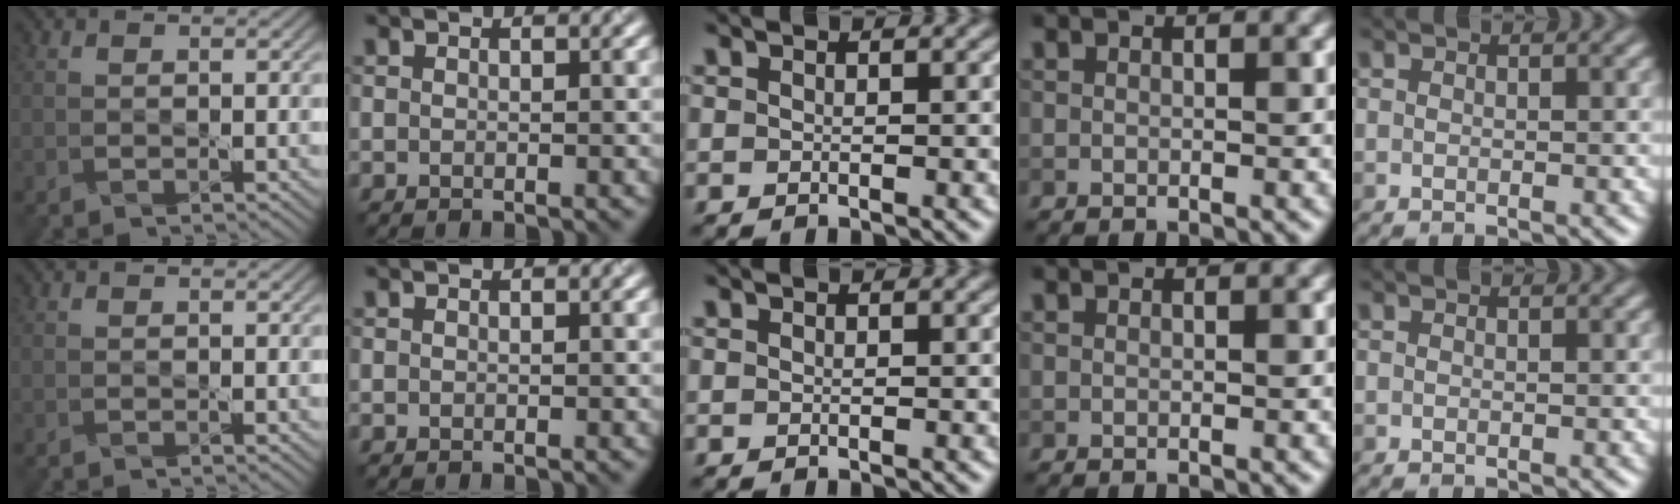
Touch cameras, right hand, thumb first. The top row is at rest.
{}